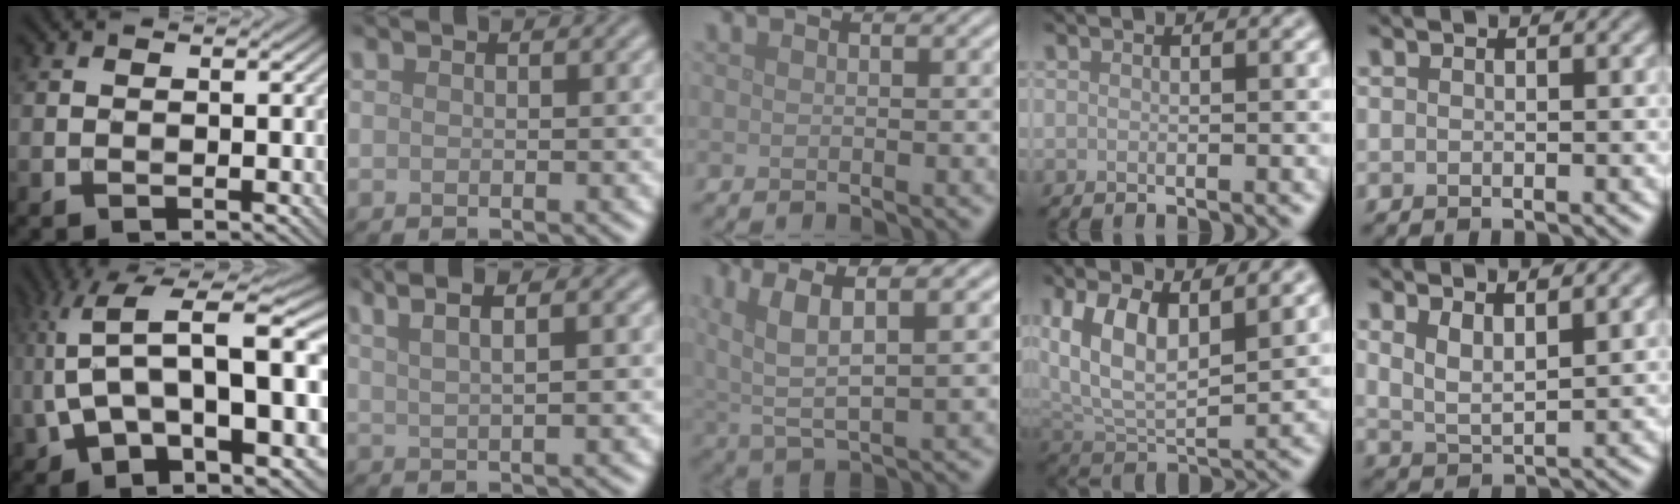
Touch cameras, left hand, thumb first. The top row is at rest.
{"thumb": {"total": 19.1, "force": [2.5, 8.6, 16.9], "torque": [-0.324, -0.002, 0.069]}, "index": {"total": 5.7, "force": [3.2, 2.0, 4.2], "torque": [-0.050, 0.021, 0.024]}, "middle": {"total": 6.7, "force": [2.8, 1.9, 5.7], "torque": [-0.122, 0.007, 0.056]}, "ring": {"total": 8.6, "force": [3.5, 4.3, 6.5], "torque": [-0.120, 0.001, 0.058]}, "little": {"total": 2.9, "force": [2.0, 0.8, 2.0], "torque": [-0.041, -0.007, 0.040]}}